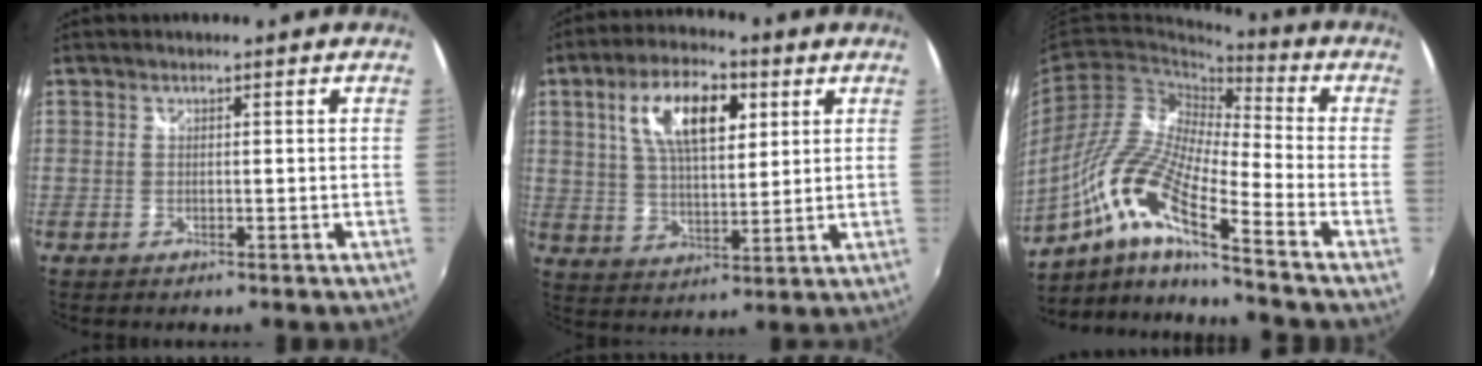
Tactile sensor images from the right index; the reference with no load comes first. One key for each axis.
{"total": 12.8, "fx": 4.8, "fy": 5.6, "fz": 10.4, "tx": -0.189, "ty": 0.022, "tz": 0.087}
{"total": 16.0, "fx": -9.0, "fy": 2.2, "fz": 13.1, "tx": -0.247, "ty": -0.017, "tz": -0.188}